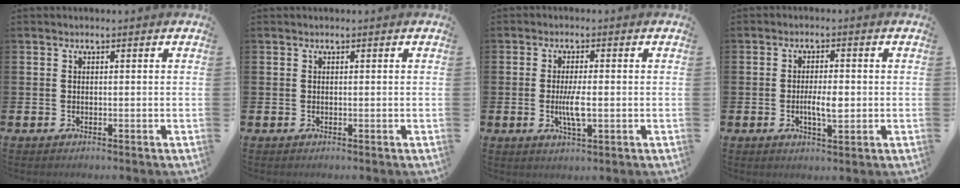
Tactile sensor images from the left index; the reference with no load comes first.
{"total": 0.0}
{"total": 3.7, "force": [-0.5, 0.8, 3.5], "torque": [-0.069, -0.005, -0.013]}
{"total": 3.6, "force": [-0.5, 1.2, 3.4], "torque": [-0.054, -0.004, -0.011]}